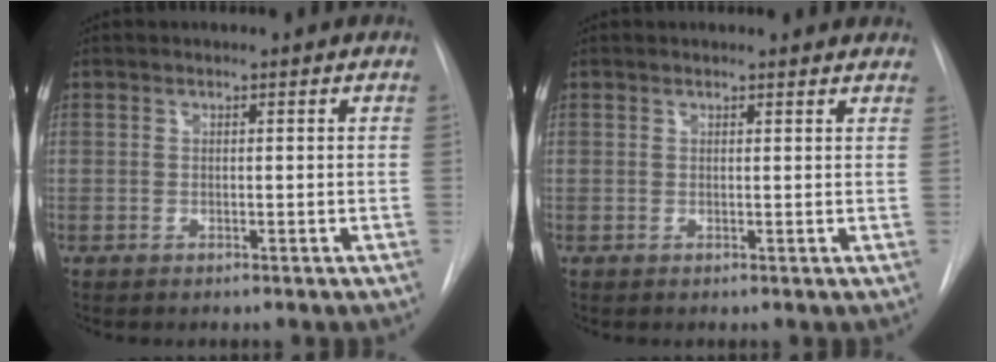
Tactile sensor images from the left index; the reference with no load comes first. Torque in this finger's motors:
{"motor_torque": [0.41, -0.80, -0.07, 0.00]}